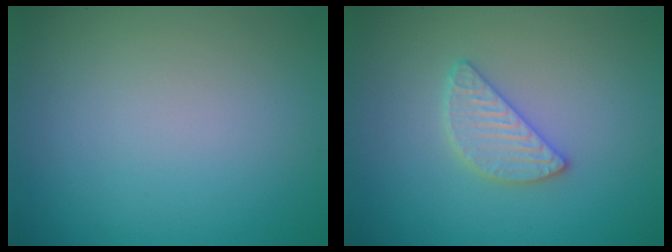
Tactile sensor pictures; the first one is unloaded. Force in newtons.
{"total": 2.6, "press": 2.6, "slide": 0.3}